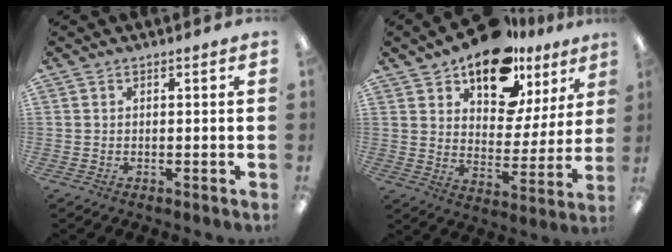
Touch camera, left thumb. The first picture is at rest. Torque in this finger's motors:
{"motor_torque": [0.54, 0.60, 1.27, -1.50, 0.29]}